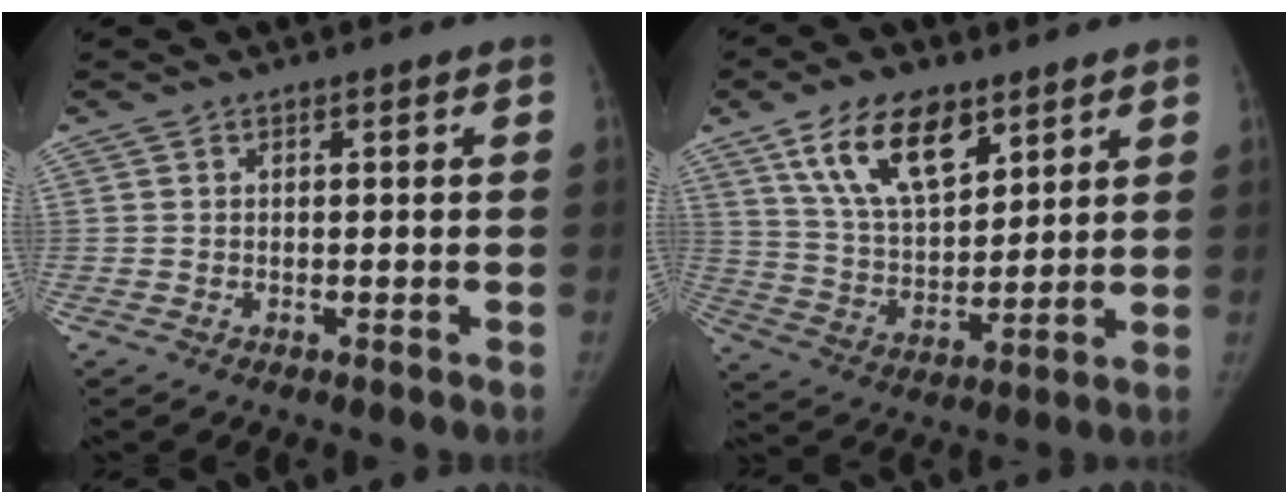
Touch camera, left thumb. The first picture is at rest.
{"total": 15.3, "force": [8.8, 7.7, 9.9], "torque": [-0.140, -0.037, 0.166]}